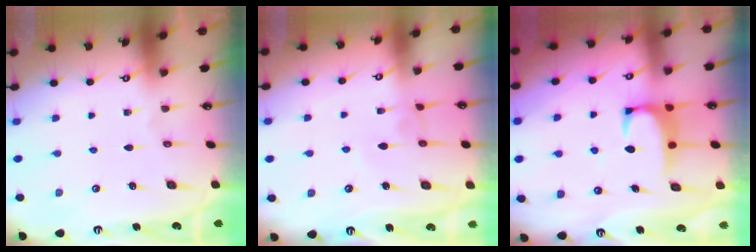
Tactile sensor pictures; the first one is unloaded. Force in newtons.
{"total": 1.1, "press": 1.1, "slide": 0.2}
{"total": 2.0, "press": 2.0, "slide": 0.3}